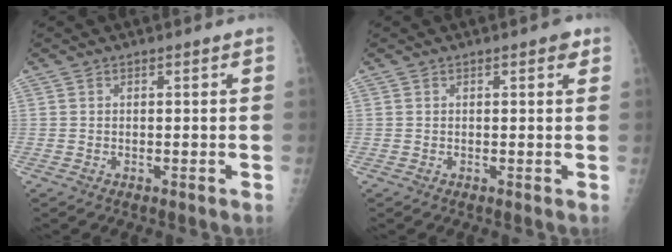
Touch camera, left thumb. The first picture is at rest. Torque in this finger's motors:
{"motor_torque": [0.22, 0.04, 0.25, -0.03, 0.00]}